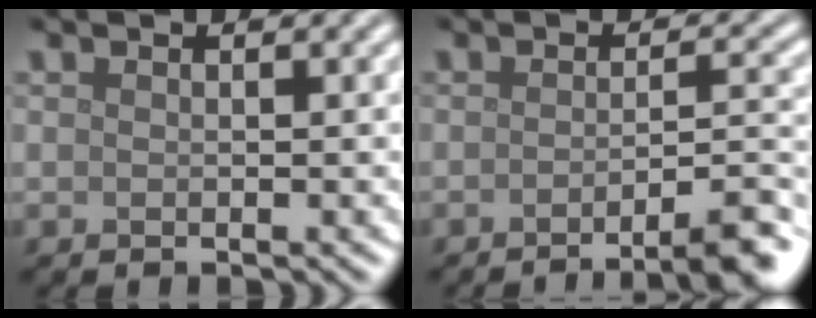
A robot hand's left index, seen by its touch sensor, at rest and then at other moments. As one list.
[{"total": 5.6, "force": [-3.5, 1.1, 4.3], "torque": [-0.045, 0.009, -0.053]}]